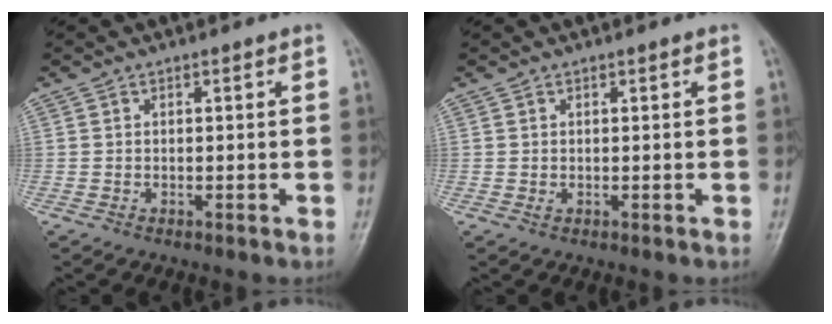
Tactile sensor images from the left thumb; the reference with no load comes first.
{"total": 0.8, "force": [0.2, 0.5, 0.6], "torque": [-0.008, 0.001, 0.006]}